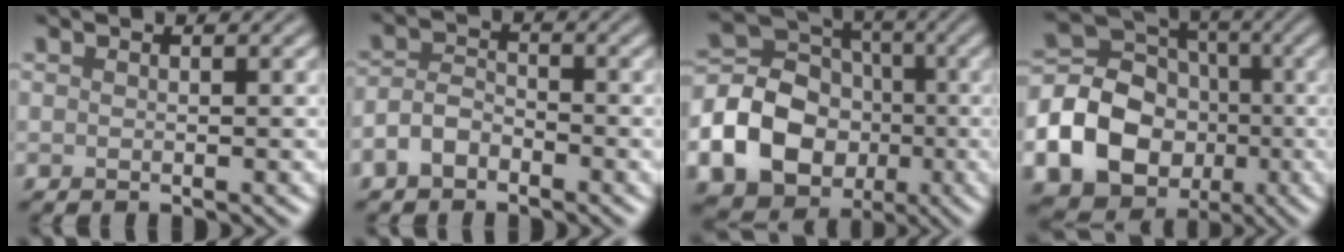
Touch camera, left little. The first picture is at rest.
{"total": 2.6, "force": [-1.6, 1.4, 1.4], "torque": [-0.027, 0.006, -0.039]}
{"total": 12.6, "force": [-3.6, 10.7, 5.6], "torque": [-0.109, -0.018, -0.086]}
{"total": 15.1, "force": [-4.4, 13.2, 6.0], "torque": [-0.134, -0.025, -0.086]}